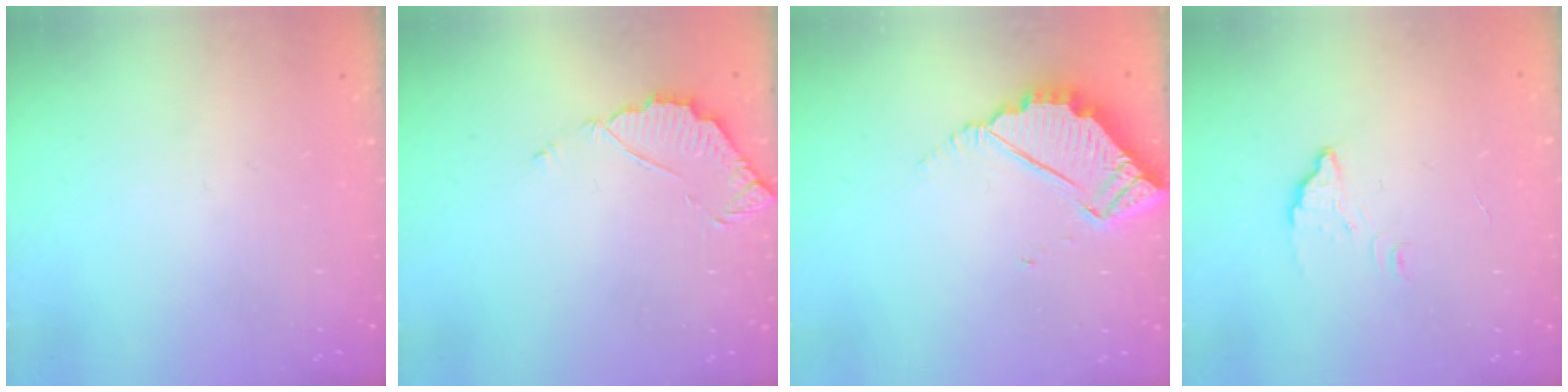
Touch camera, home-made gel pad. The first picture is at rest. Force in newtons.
{"total": 3.8, "press": 3.7, "slide": 0.3}
{"total": 6.0, "press": 6.0, "slide": 0.3}
{"total": 2.3, "press": 2.3, "slide": 0.1}